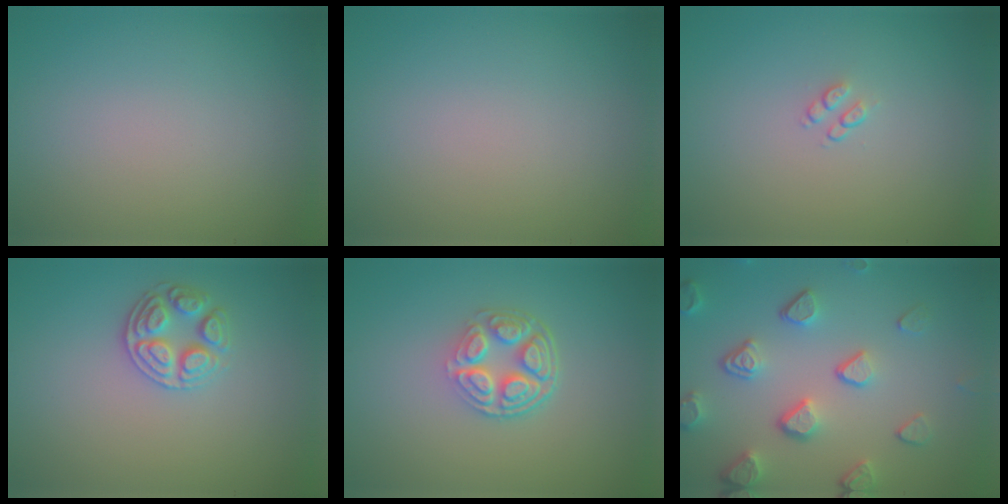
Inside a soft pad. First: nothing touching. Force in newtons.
{"total": 0.0}
{"total": 0.9, "press": 0.6, "slide": 0.7}
{"total": 2.8, "press": 2.7, "slide": 0.6}
{"total": 5.2, "press": 3.8, "slide": 3.5}
{"total": 5.1, "press": 4.0, "slide": 3.2}